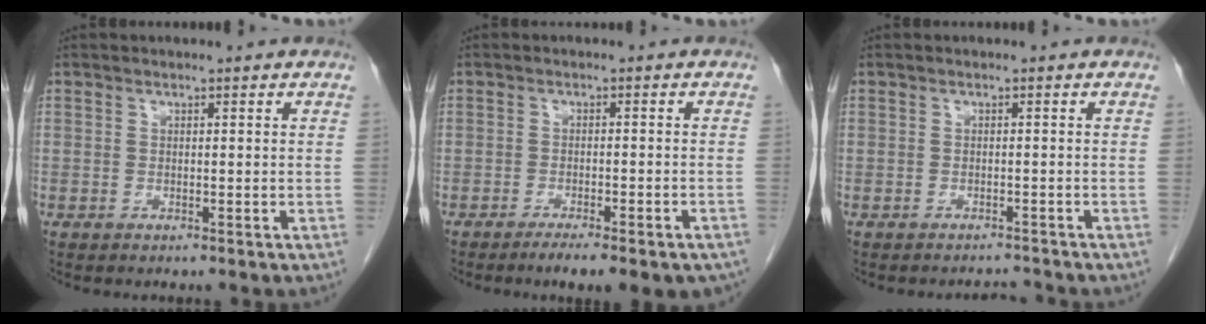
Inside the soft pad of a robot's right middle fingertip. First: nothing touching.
{"total": 10.1, "force": [-7.8, 2.1, 6.1], "torque": [-0.065, 0.000, -0.103]}
{"total": 1.8, "force": [-1.8, -0.1, -0.3], "torque": [0.005, -0.010, -0.021]}